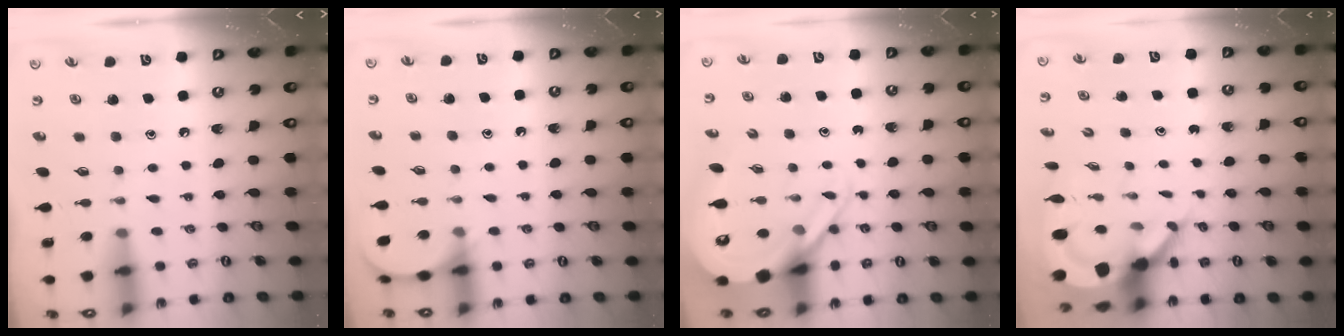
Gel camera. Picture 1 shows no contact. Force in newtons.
{"total": 5.1, "press": 5.1, "slide": 0.5}
{"total": 9.1, "press": 9.1, "slide": 0.9}
{"total": 7.2, "press": 7.1, "slide": 0.9}